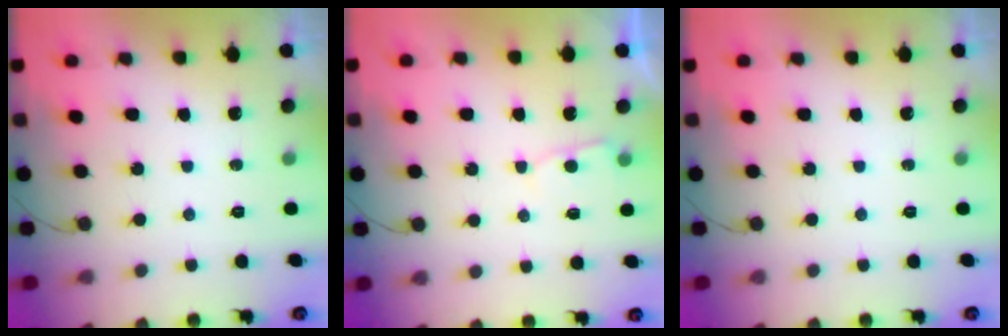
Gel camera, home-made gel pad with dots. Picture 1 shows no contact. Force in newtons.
{"total": 2.7, "press": 2.7, "slide": 0.3}
{"total": 0.0}